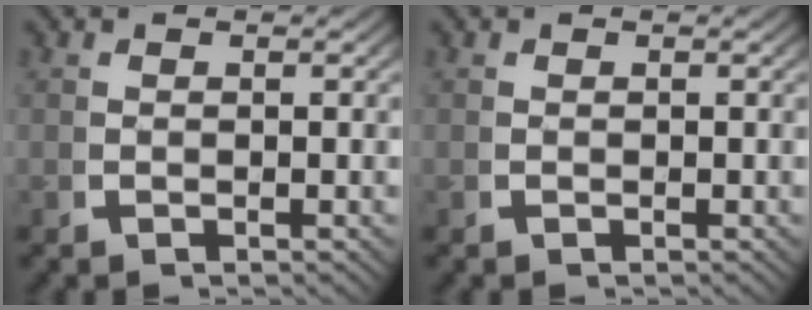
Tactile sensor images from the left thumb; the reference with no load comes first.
{"total": 0.0}